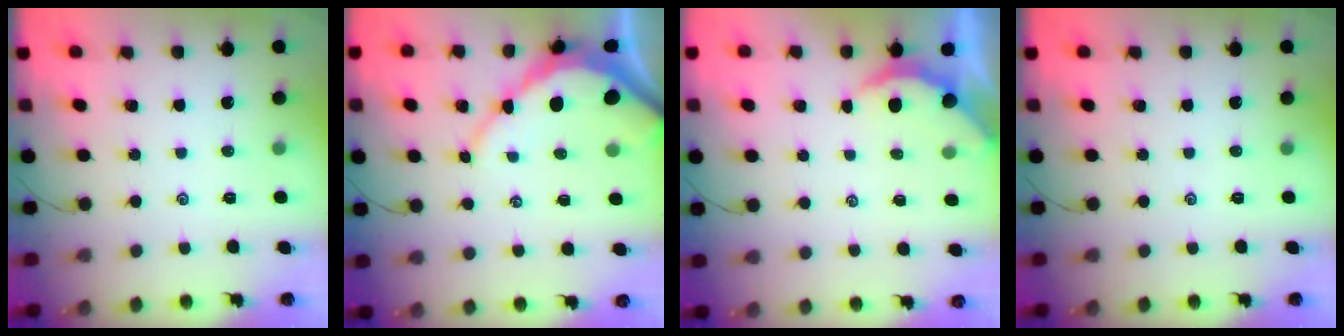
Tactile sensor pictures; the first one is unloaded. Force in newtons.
{"total": 8.0, "press": 8.0, "slide": 0.9}
{"total": 2.4, "press": 2.3, "slide": 0.4}
{"total": 0.0}